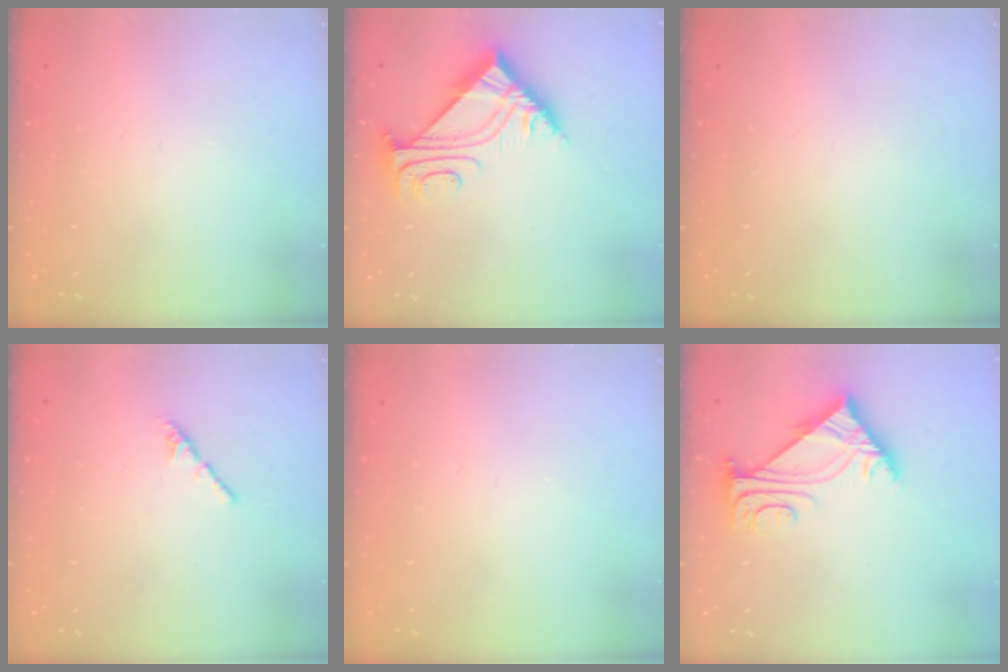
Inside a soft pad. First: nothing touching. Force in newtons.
{"total": 7.0, "press": 7.0, "slide": 0.7}
{"total": 0.0}
{"total": 2.4, "press": 2.3, "slide": 0.8}
{"total": 0.0}
{"total": 5.4, "press": 5.2, "slide": 1.1}